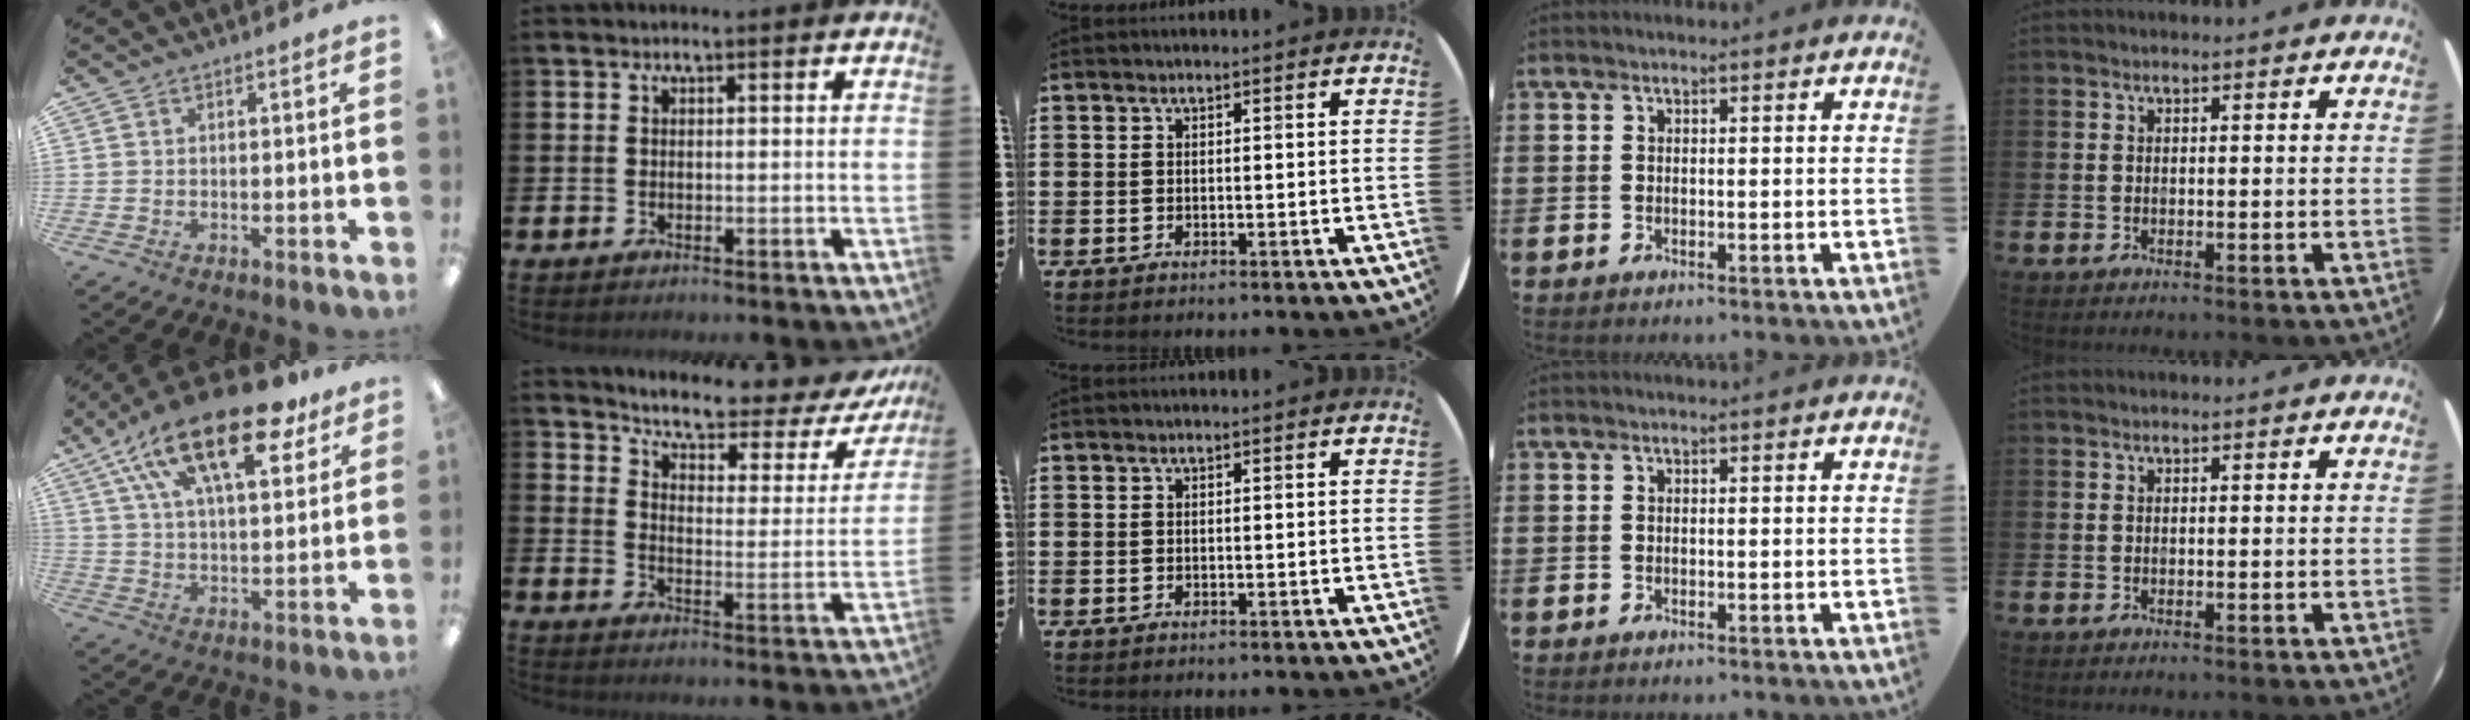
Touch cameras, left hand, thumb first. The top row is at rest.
{"thumb": {"total": 22.0, "force": [12.8, 9.2, 15.3], "torque": [-0.271, -0.052, 0.216]}, "index": {"total": 5.7, "force": [5.2, 1.0, 2.1], "torque": [-0.063, -0.042, 0.081]}}